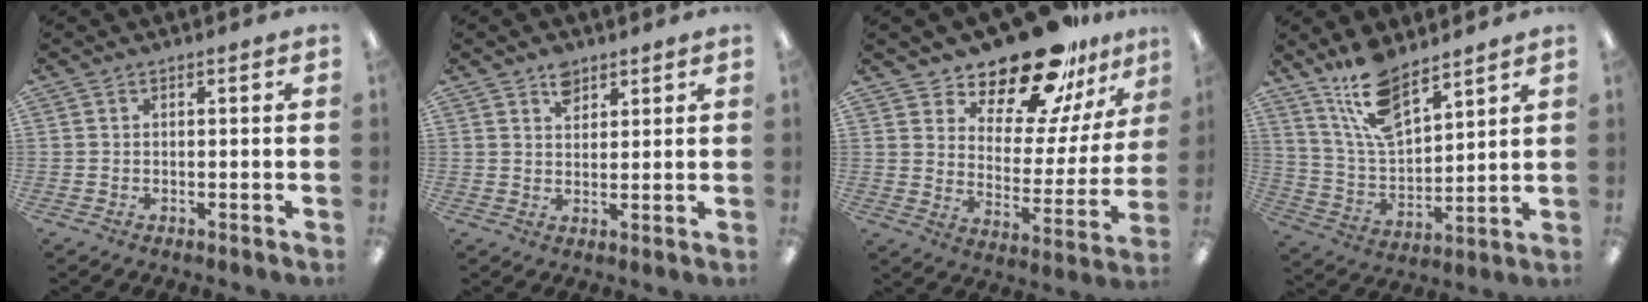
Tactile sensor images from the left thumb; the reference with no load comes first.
{"total": 4.8, "force": [3.5, 2.9, 1.7], "torque": [-0.020, -0.011, 0.061]}
{"total": 19.3, "force": [16.6, 6.1, 7.6], "torque": [-0.128, -0.130, 0.288]}
{"total": 13.8, "force": [10.3, 5.3, 7.5], "torque": [-0.158, -0.044, 0.191]}